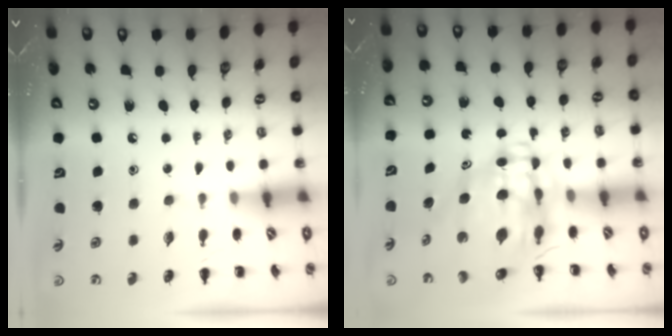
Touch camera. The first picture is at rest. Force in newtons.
{"total": 10.8, "press": 10.3, "slide": 3.0}